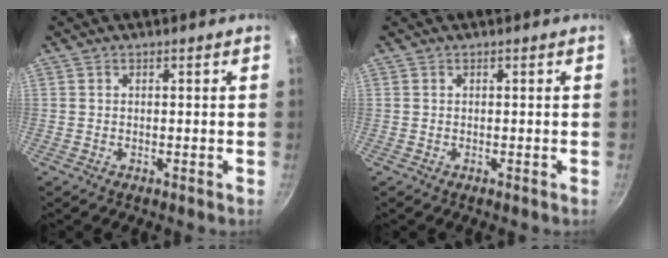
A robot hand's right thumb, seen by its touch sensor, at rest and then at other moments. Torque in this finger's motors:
{"motor_torque": [0.00, 0.00, 0.00, 0.00, 0.00]}